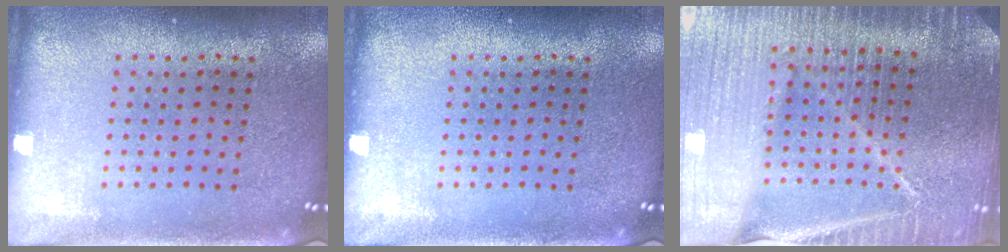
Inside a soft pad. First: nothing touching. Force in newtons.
{"total": 0.0}
{"total": 5.5, "press": 4.9, "slide": 2.5}